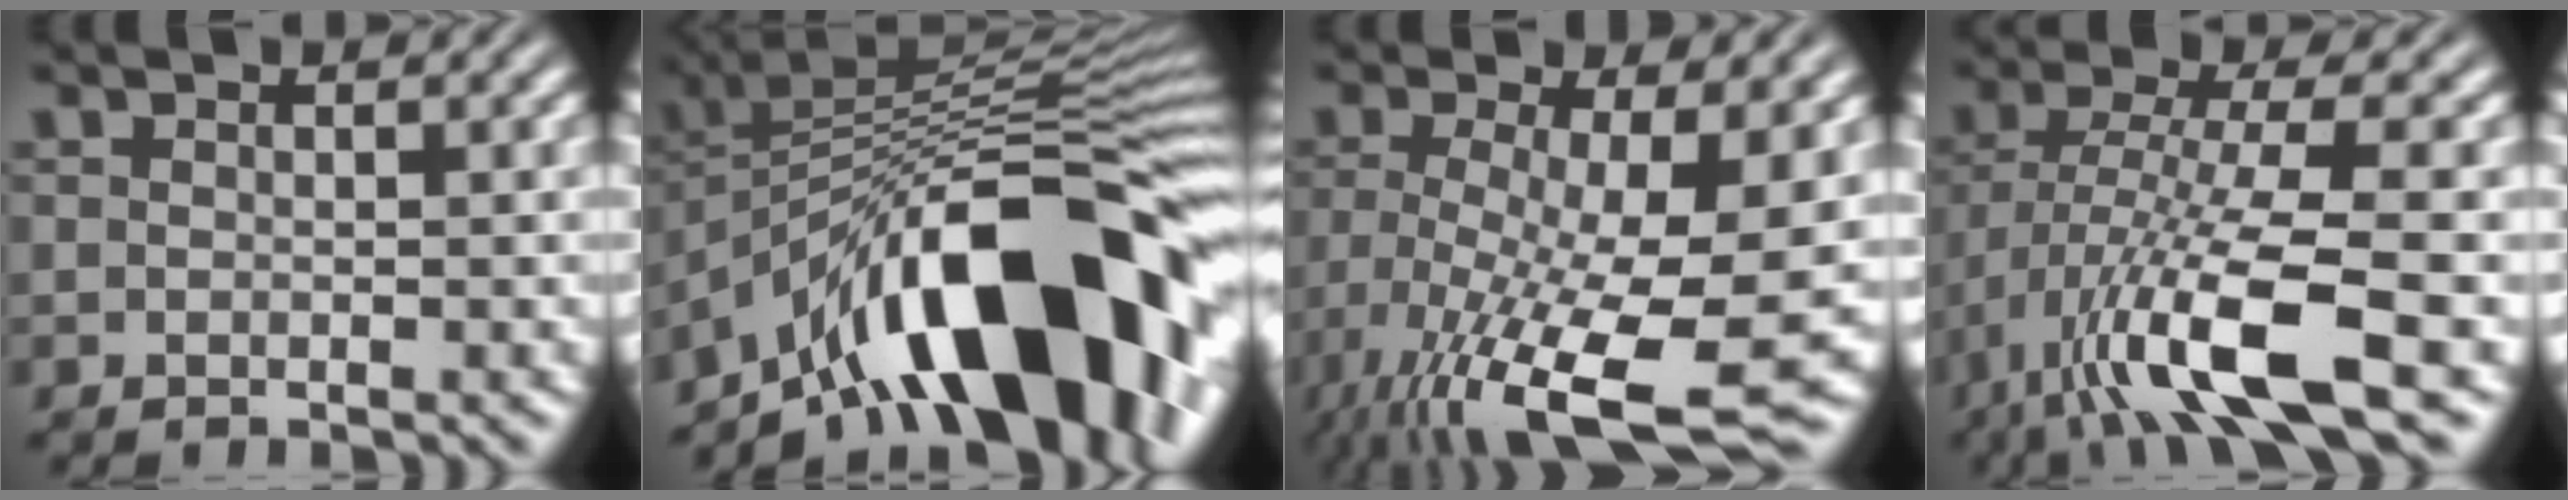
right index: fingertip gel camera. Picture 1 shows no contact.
{"total": 18.0, "force": [-6.7, 8.8, 14.1], "torque": [-0.211, -0.023, -0.092]}
{"total": 11.6, "force": [-5.7, 4.3, 9.1], "torque": [-0.168, -0.070, -0.054]}
{"total": 8.4, "force": [-3.5, 2.0, 7.3], "torque": [-0.147, -0.040, -0.032]}